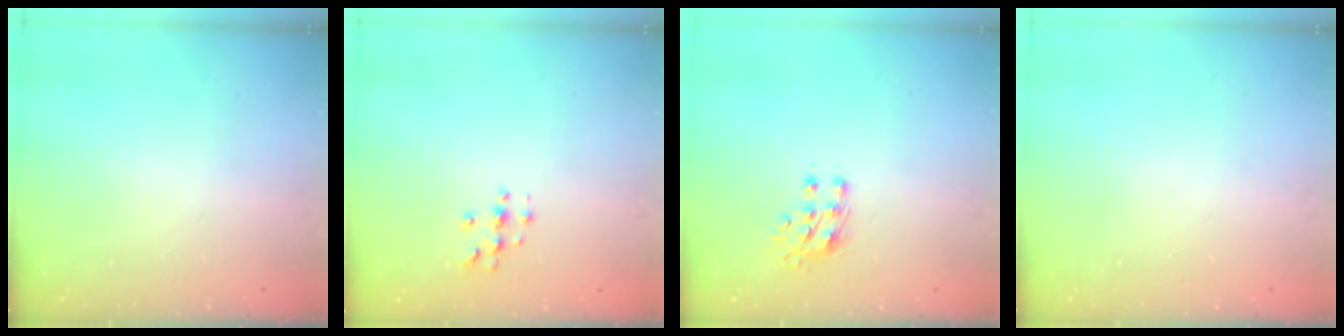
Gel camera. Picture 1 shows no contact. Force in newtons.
{"total": 2.8, "press": 2.8, "slide": 0.2}
{"total": 7.8, "press": 7.7, "slide": 0.8}
{"total": 0.0}